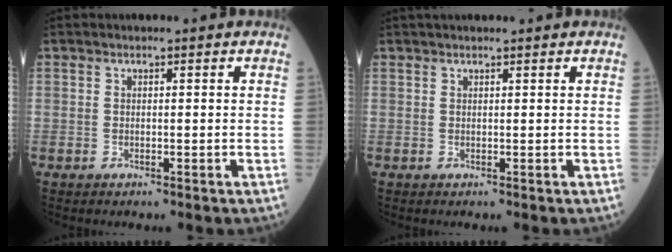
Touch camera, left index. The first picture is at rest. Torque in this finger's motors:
{"motor_torque": [-0.07, -0.14, 0.02, 0.04]}